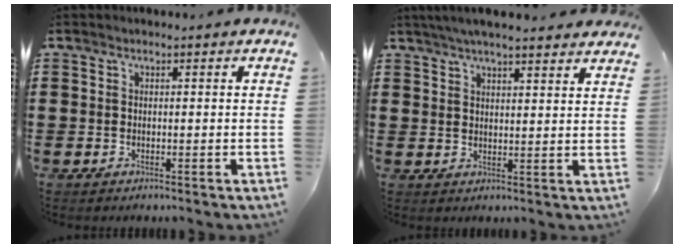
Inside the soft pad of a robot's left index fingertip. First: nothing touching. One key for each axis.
{"total": 4.5, "fx": 4.1, "fy": 0.2, "fz": 1.8, "tx": -0.044, "ty": -0.005, "tz": 0.075}